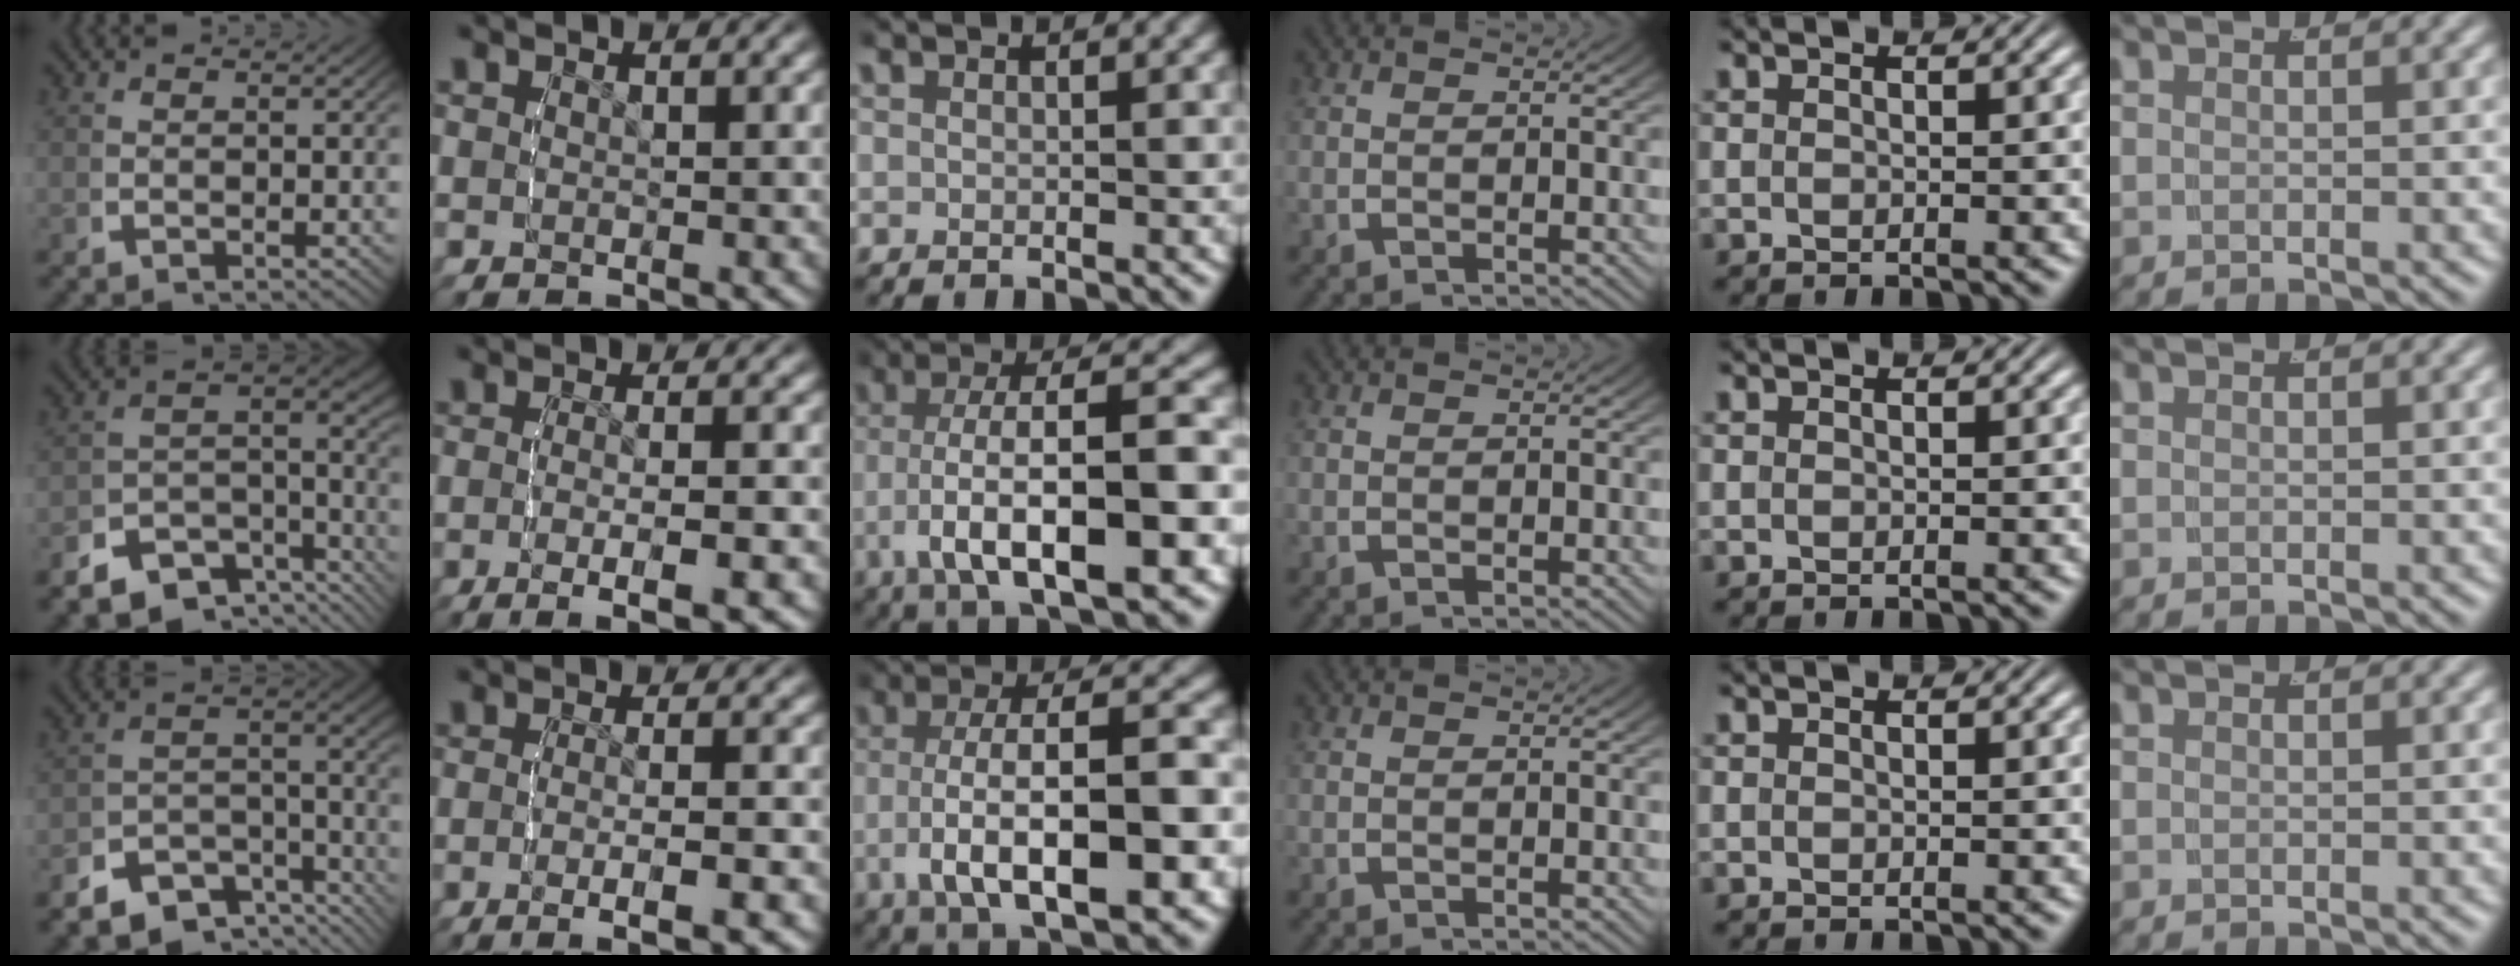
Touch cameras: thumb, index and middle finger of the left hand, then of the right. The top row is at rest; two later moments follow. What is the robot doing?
{"motion": "lift_and_place", "object": "bandage"}